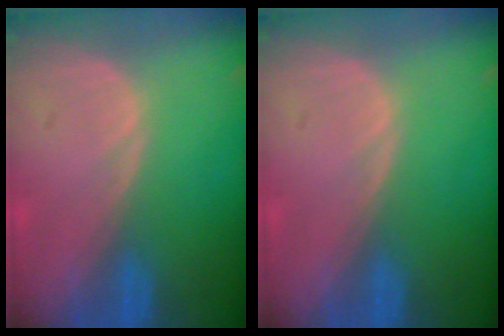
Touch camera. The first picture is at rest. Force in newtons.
{"total": 0.0}